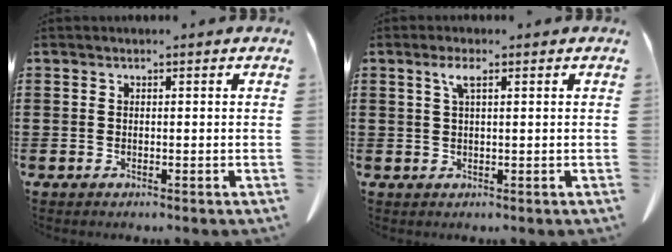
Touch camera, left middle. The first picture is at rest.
{"total": 2.7, "force": [1.2, 0.5, 2.4], "torque": [-0.050, 0.005, 0.019]}